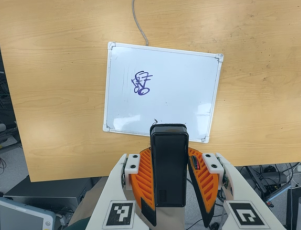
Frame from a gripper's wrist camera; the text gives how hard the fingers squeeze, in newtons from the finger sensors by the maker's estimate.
{"total": 5.7, "left": 4.7, "right": 6.7}